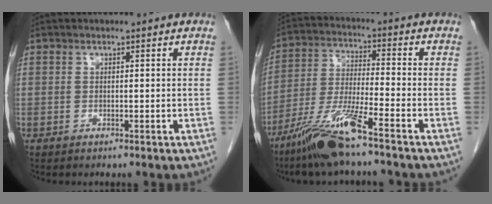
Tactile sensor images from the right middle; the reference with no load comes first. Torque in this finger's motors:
{"motor_torque": [1.28, -0.85, 0.45, 0.18]}